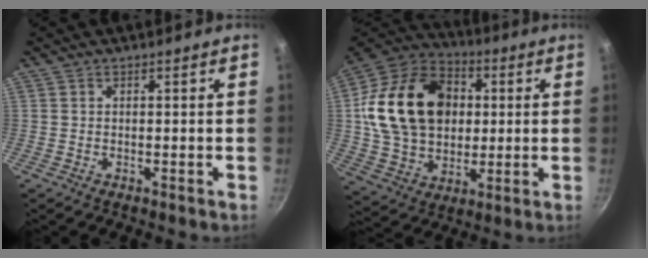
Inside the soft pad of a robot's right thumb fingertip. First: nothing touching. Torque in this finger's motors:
{"motor_torque": [1.59, 3.42, 1.54, 0.05, 0.21]}